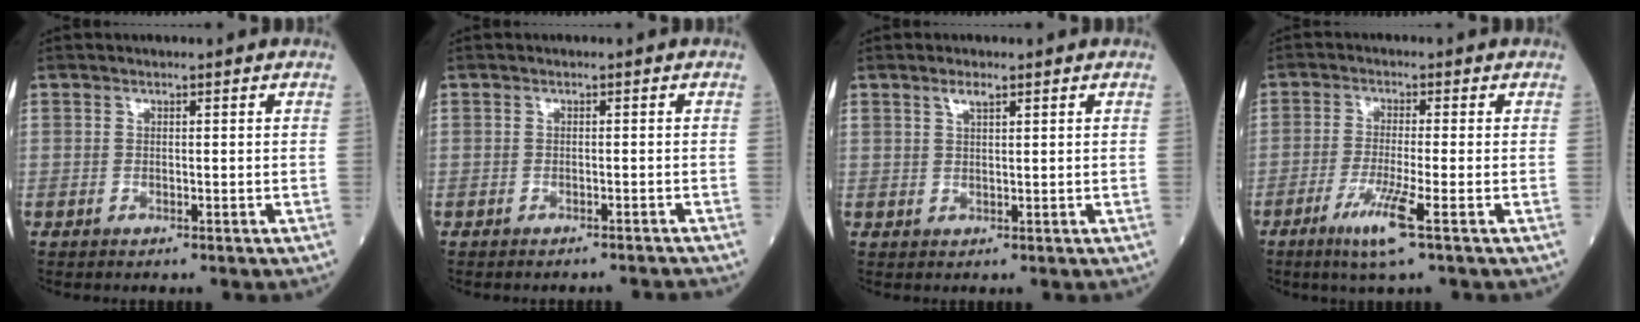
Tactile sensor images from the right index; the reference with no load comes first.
{"total": 3.1, "force": [-3.0, -0.4, 0.4], "torque": [-0.003, -0.009, -0.036]}
{"total": 1.8, "force": [1.2, 0.4, 1.3], "torque": [-0.028, 0.003, 0.025]}
{"total": 5.9, "force": [-3.0, -0.6, 5.1], "torque": [-0.103, -0.018, -0.059]}